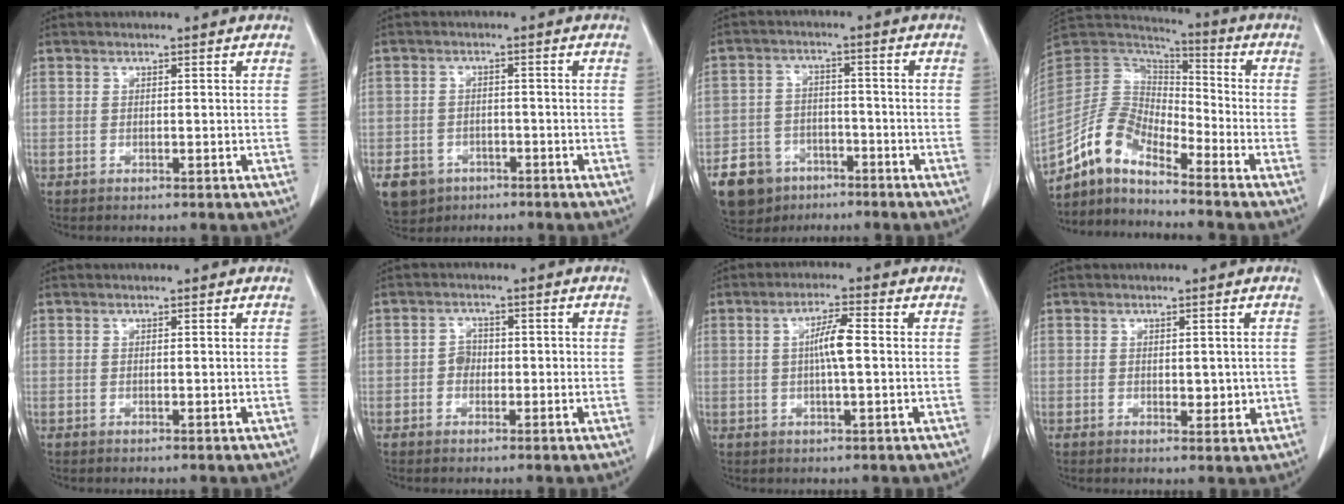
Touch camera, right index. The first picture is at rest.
{"total": 8.0, "force": [-4.4, 6.3, 2.2], "torque": [-0.049, 0.007, -0.062]}
{"total": 10.5, "force": [-6.4, 7.7, 3.1], "torque": [-0.076, 0.012, -0.098]}
{"total": 11.2, "force": [-9.0, 3.7, 5.6], "torque": [-0.124, 0.026, -0.176]}
{"total": 0.0}
{"total": 3.0, "force": [-0.6, 2.4, 1.6], "torque": [-0.028, 0.016, -0.010]}
{"total": 5.4, "force": [0.4, 1.0, 5.3], "torque": [-0.103, 0.009, 0.007]}
{"total": 3.6, "force": [-0.2, 1.9, 3.1], "torque": [-0.044, 0.000, 0.005]}